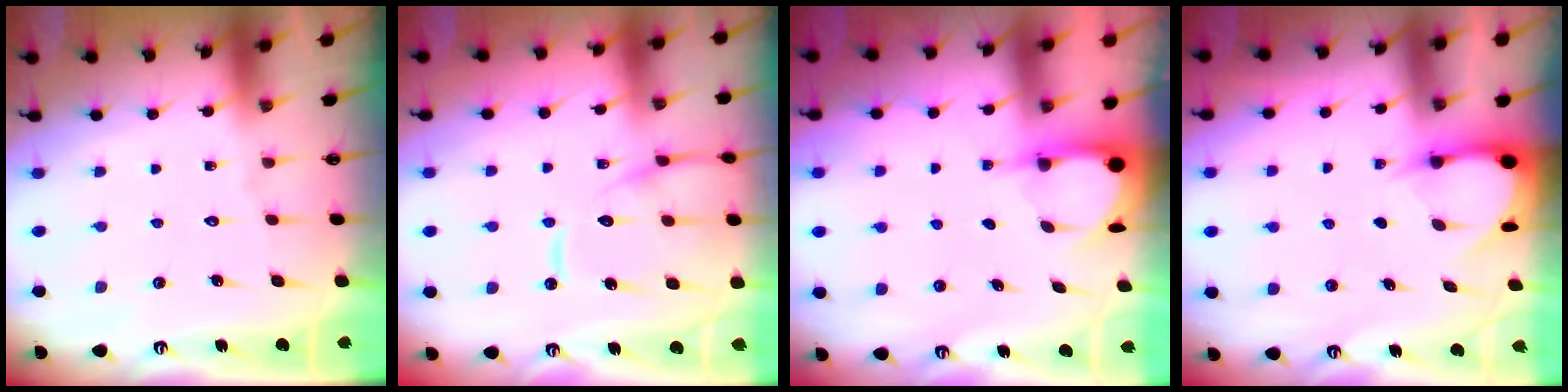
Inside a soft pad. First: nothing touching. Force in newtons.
{"total": 13.5, "press": 13.4, "slide": 1.5}
{"total": 3.9, "press": 3.9, "slide": 0.3}
{"total": 3.5, "press": 3.5, "slide": 0.4}